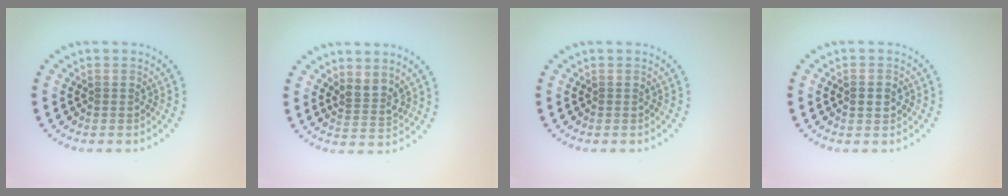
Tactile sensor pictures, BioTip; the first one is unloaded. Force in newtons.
{"total": 2.3, "press": 1.7, "slide": 1.5}
{"total": 0.0}
{"total": 2.0, "press": 2.0, "slide": 0.1}